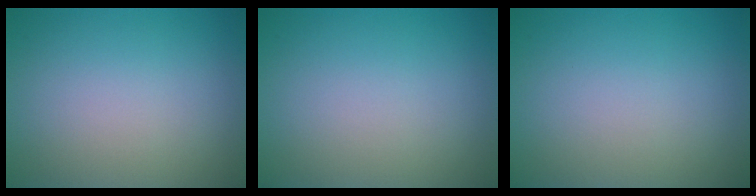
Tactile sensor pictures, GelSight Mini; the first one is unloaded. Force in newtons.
{"total": 0.0}
{"total": 0.0}